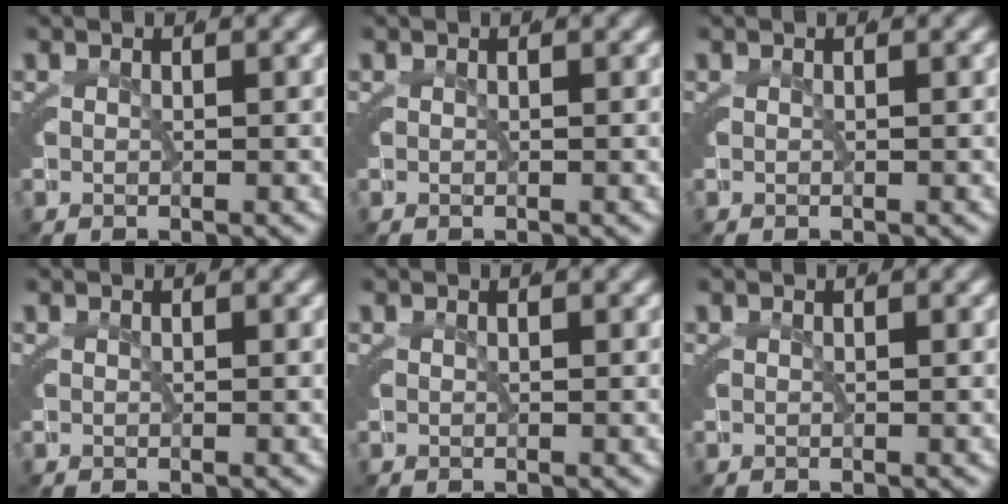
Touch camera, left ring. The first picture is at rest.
{"total": 0.0}
{"total": 0.0}
{"total": 0.0}
{"total": 0.0}
{"total": 0.0}